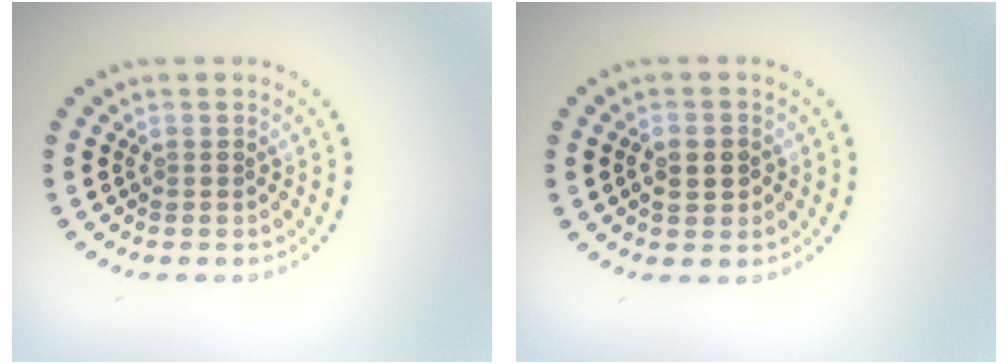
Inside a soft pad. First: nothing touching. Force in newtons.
{"total": 2.4, "press": 2.4, "slide": 0.2}